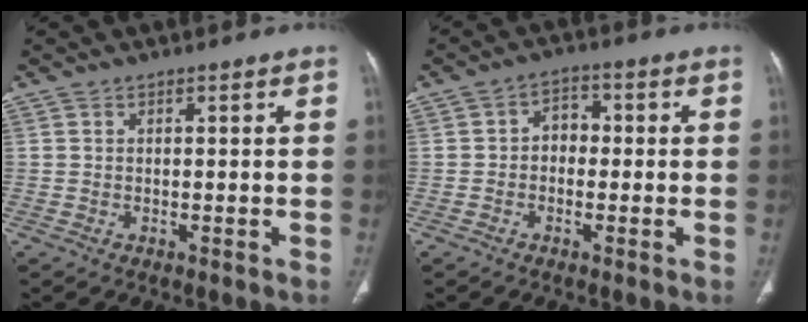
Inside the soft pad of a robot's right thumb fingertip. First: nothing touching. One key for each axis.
{"total": 4.1, "fx": -0.4, "fy": 3.2, "fz": 2.5, "tx": -0.018, "ty": 0.018, "tz": -0.018}